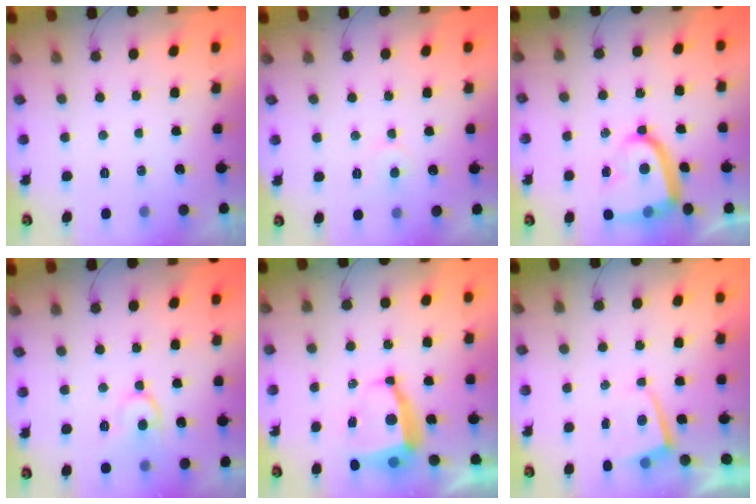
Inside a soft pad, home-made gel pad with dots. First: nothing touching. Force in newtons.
{"total": 4.1, "press": 4.1, "slide": 0.3}
{"total": 14.0, "press": 13.9, "slide": 1.5}
{"total": 10.9, "press": 10.8, "slide": 0.9}
{"total": 7.9, "press": 7.8, "slide": 0.5}
{"total": 1.2, "press": 1.2, "slide": 0.2}